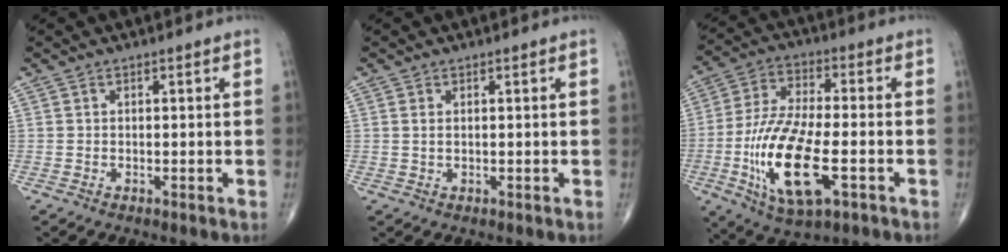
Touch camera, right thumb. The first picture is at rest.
{"total": 0.9, "force": [0.3, 0.4, 0.7], "torque": [-0.018, 0.002, 0.009]}
{"total": 18.0, "force": [-5.1, 6.9, 15.8], "torque": [-0.322, 0.008, -0.085]}